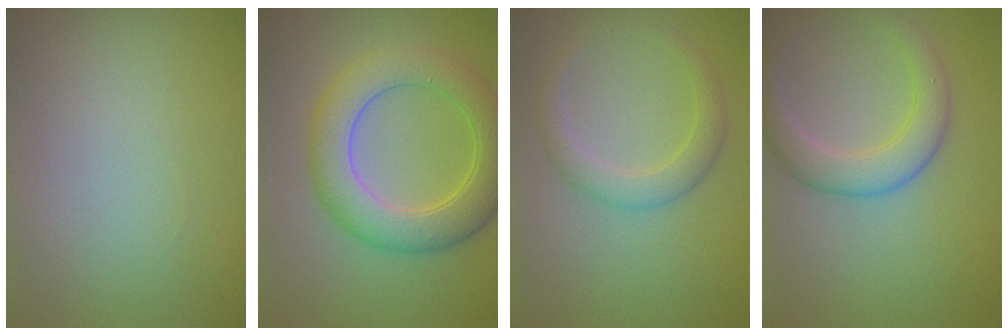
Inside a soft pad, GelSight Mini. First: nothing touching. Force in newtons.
{"total": 6.7, "press": 6.7, "slide": 0.2}
{"total": 2.6, "press": 2.6, "slide": 0.1}
{"total": 4.1, "press": 4.1, "slide": 0.2}